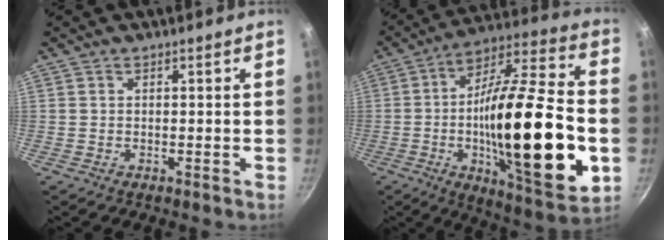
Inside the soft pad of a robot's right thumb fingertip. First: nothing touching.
{"total": 31.9, "force": [-5.5, 9.3, 30.0], "torque": [-0.481, 0.015, -0.085]}